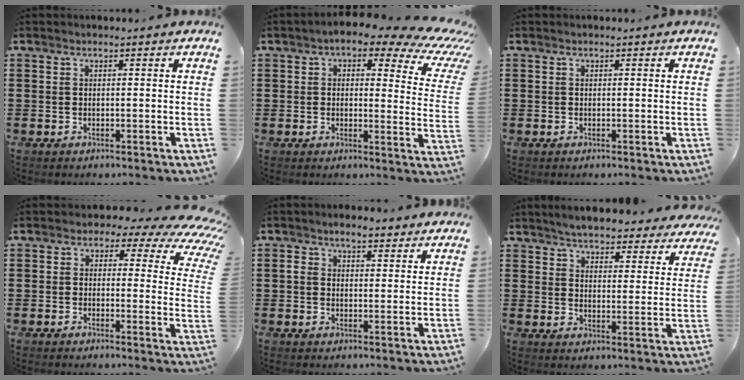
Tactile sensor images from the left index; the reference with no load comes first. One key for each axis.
{"total": 5.5, "fx": 3.5, "fy": 2.7, "fz": 3.4, "tx": -0.057, "ty": -0.017, "tz": 0.051}
{"total": 0.0}
{"total": 4.1, "fx": 2.5, "fy": 2.6, "fz": 2.0, "tx": -0.042, "ty": -0.017, "tz": 0.035}
{"total": 3.8, "fx": 2.5, "fy": 1.9, "fz": 2.1, "tx": -0.049, "ty": 0.011, "tz": 0.045}
{"total": 4.6, "fx": 4.6, "fy": 0.2, "fz": 0.5, "tx": -0.034, "ty": -0.030, "tz": 0.077}